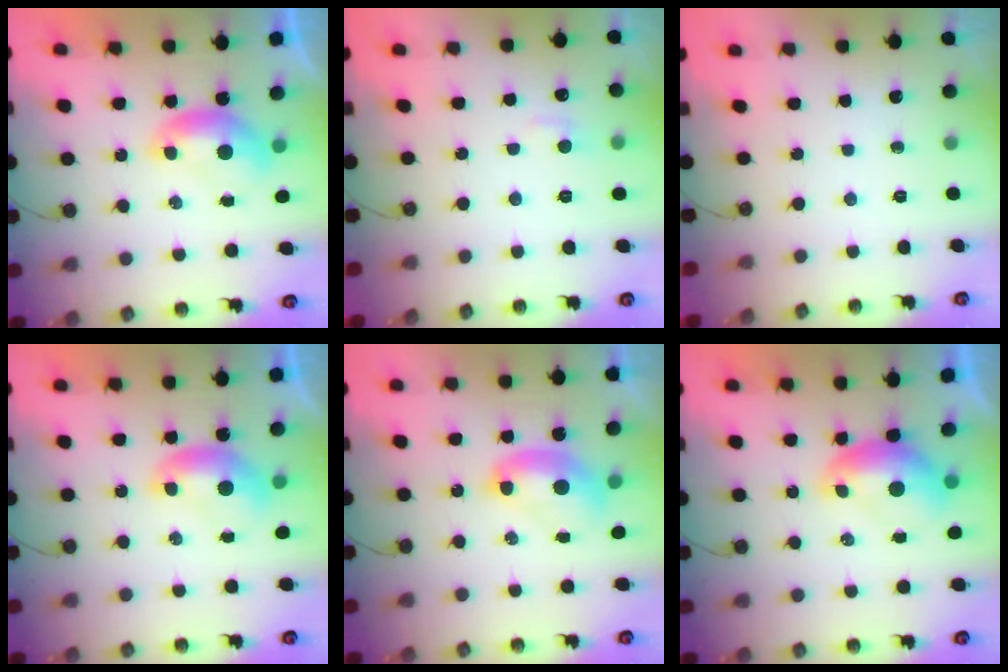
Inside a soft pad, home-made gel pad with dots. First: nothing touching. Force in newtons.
{"total": 1.4, "press": 1.2, "slide": 0.7}
{"total": 0.0}
{"total": 0.0}
{"total": 2.9, "press": 2.9, "slide": 0.1}
{"total": 1.2, "press": 1.1, "slide": 0.6}